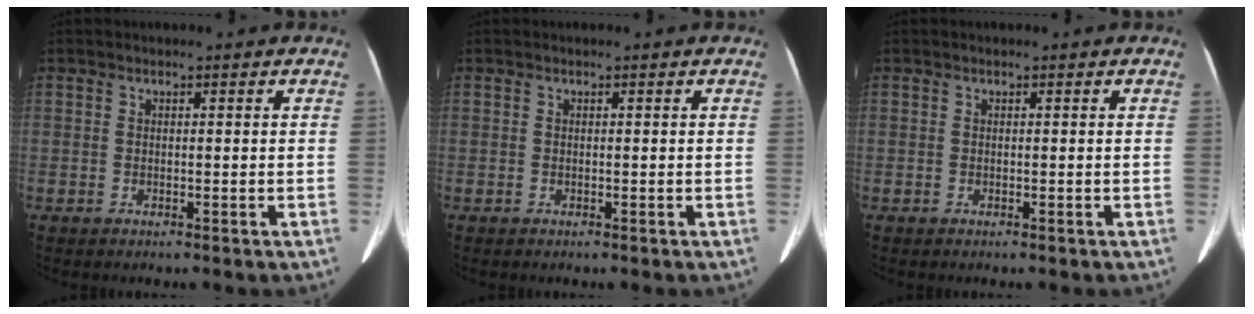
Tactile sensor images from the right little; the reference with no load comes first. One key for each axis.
{"total": 0.0}
{"total": 0.0}